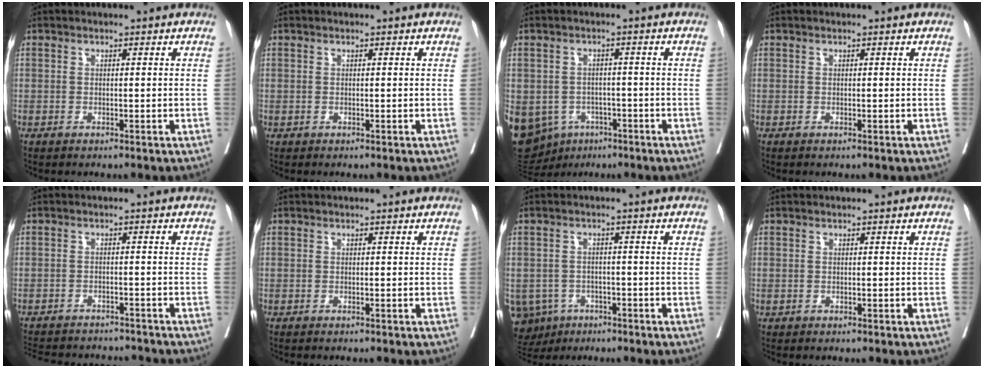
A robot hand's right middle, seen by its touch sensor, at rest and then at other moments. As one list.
[{"total": 0.0}, {"total": 19.1, "force": [-8.3, 15.3, 7.9], "torque": [-0.246, -0.003, -0.109]}, {"total": 0.0}, {"total": 14.2, "force": [-13.0, 4.0, 4.0], "torque": [-0.092, 0.002, -0.168]}, {"total": 0.5, "force": [-0.5, 0.1, 0.1], "torque": [-0.005, -0.002, -0.010]}, {"total": 8.9, "force": [-4.9, 7.1, 2.0], "torque": [-0.057, -0.002, -0.066]}, {"total": 0.0}]